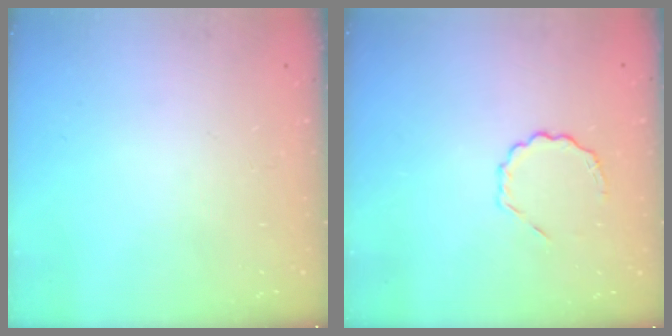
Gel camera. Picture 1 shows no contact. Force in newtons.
{"total": 3.8, "press": 3.6, "slide": 1.1}